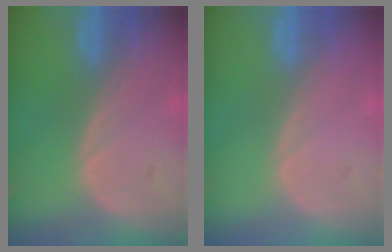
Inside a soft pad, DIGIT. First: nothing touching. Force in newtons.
{"total": 0.0}